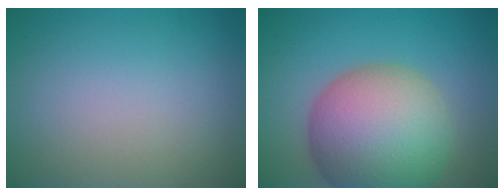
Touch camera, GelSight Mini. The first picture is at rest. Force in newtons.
{"total": 13.3, "press": 13.3, "slide": 0.7}